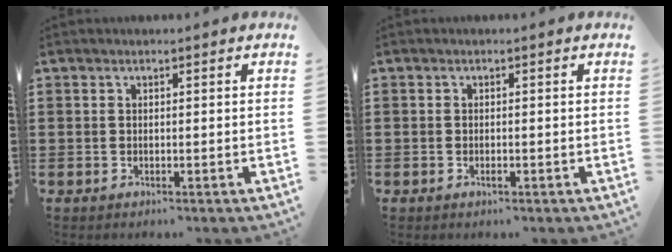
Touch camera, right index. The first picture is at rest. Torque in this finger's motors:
{"motor_torque": [2.14, 0.00, 0.01, -0.01]}